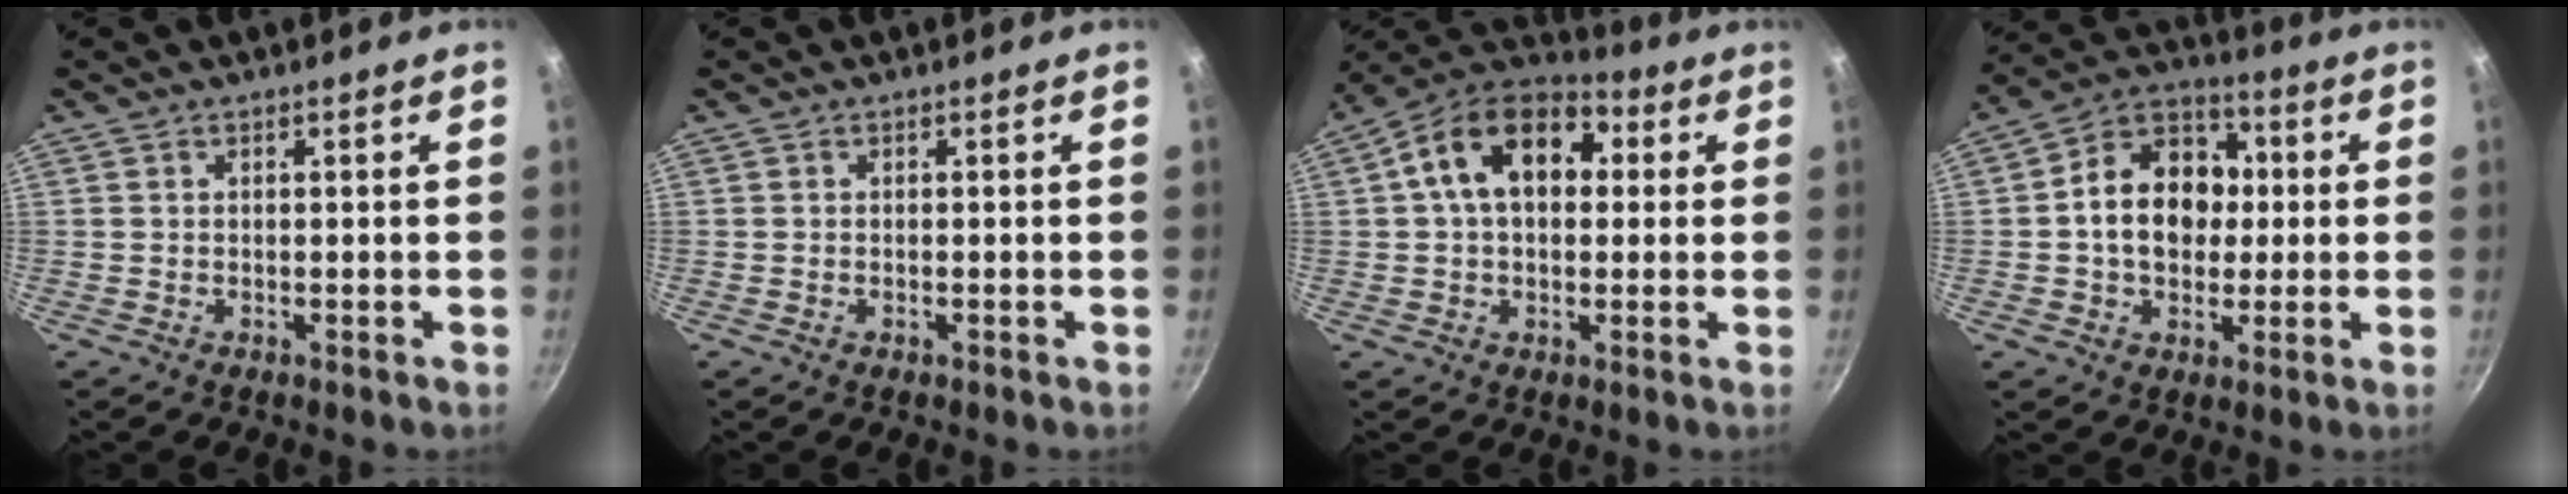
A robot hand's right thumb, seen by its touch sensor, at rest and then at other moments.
{"total": 0.0}
{"total": 16.3, "force": [3.3, 10.9, 11.6], "torque": [-0.161, 0.030, 0.031]}
{"total": 15.0, "force": [0.6, 11.5, 9.6], "torque": [-0.118, 0.026, -0.007]}